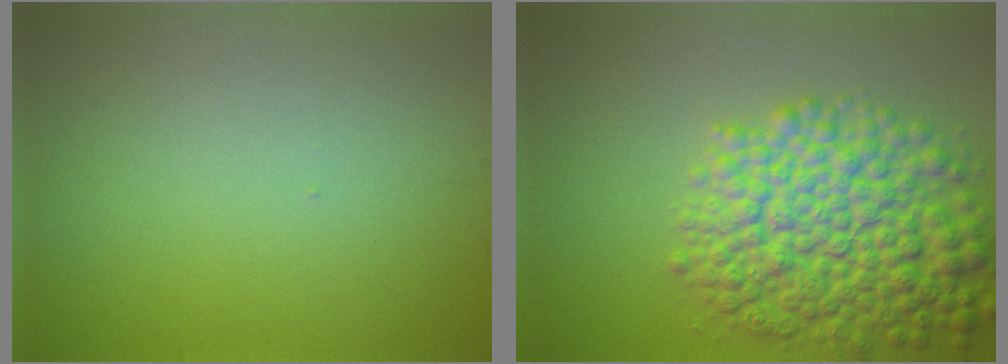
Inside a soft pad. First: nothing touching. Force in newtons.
{"total": 9.3, "press": 9.3, "slide": 0.2}